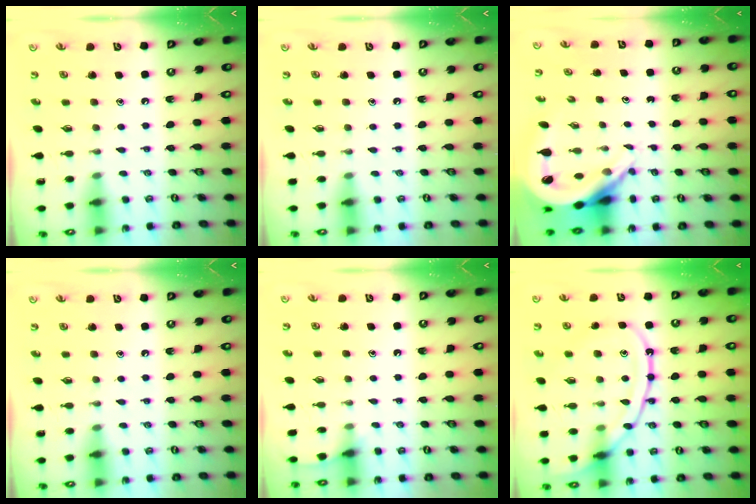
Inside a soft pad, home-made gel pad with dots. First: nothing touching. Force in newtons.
{"total": 2.8, "press": 2.7, "slide": 0.4}
{"total": 7.8, "press": 7.7, "slide": 1.1}
{"total": 0.0}
{"total": 4.0, "press": 4.0, "slide": 0.3}
{"total": 15.1, "press": 15.1, "slide": 1.1}